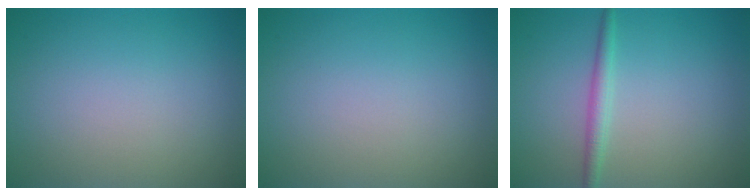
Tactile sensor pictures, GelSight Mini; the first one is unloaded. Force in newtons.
{"total": 0.0}
{"total": 1.7, "press": 1.7, "slide": 0.1}